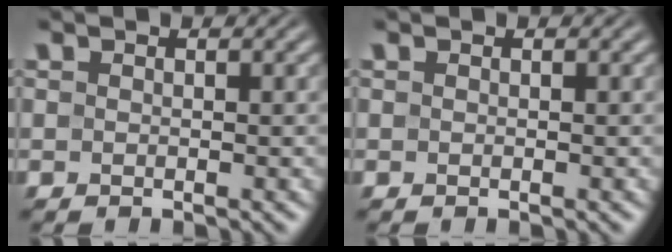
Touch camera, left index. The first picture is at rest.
{"total": 0.0}